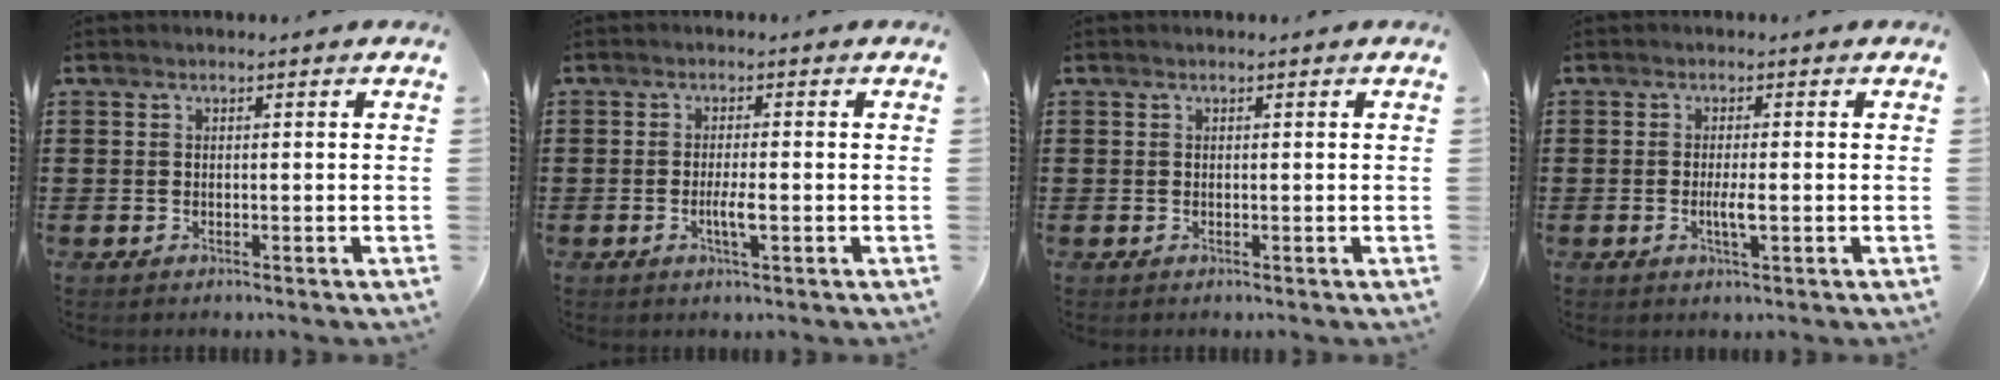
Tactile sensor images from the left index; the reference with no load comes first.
{"total": 2.8, "force": [-0.7, 0.4, 2.7], "torque": [-0.048, -0.002, -0.011]}
{"total": 0.0}
{"total": 2.6, "force": [-0.4, 0.3, 2.5], "torque": [-0.052, -0.005, -0.009]}